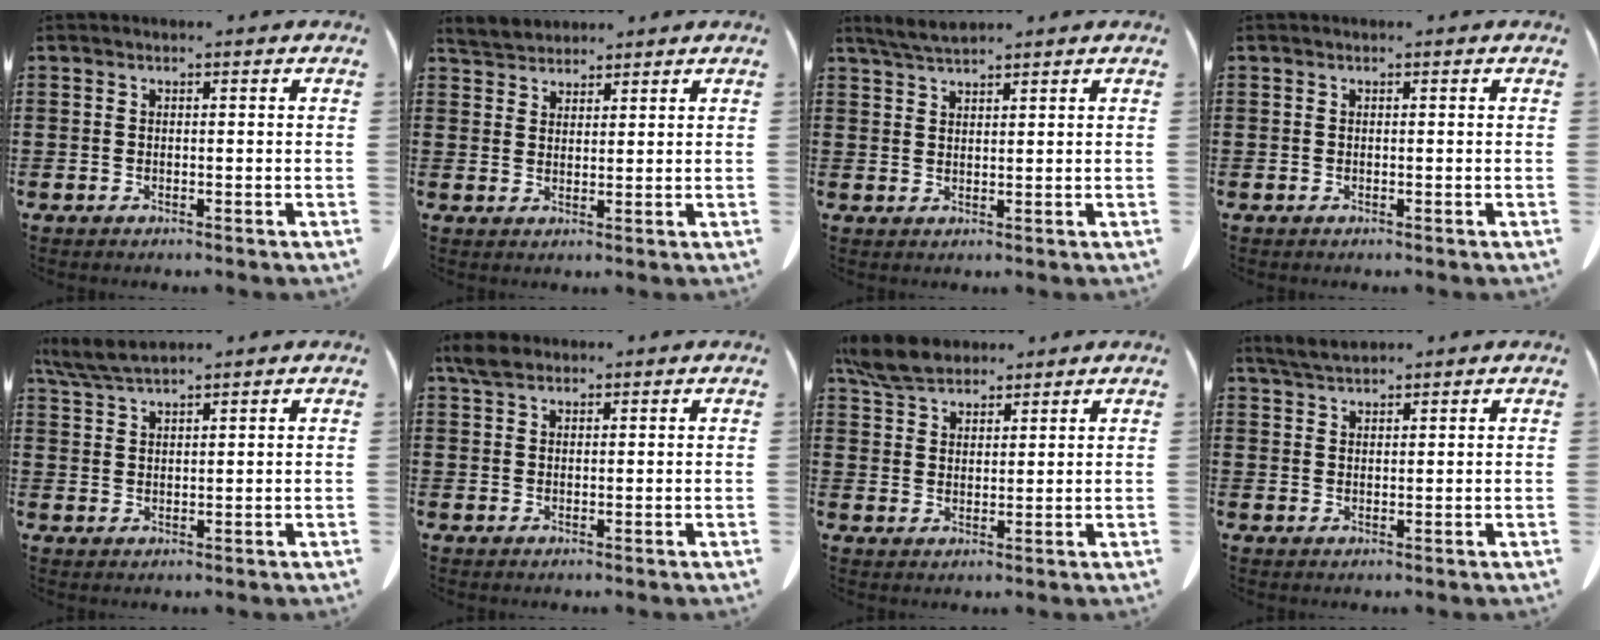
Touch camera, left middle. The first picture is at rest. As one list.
[{"total": 3.0, "force": [3.0, 0.5, 0.0], "torque": [-0.011, -0.006, 0.059]}, {"total": 2.8, "force": [2.5, 0.2, 1.3], "torque": [-0.032, -0.005, 0.049]}, {"total": 0.0}, {"total": 4.5, "force": [3.8, 0.5, 2.4], "torque": [-0.056, -0.008, 0.072]}, {"total": 2.7, "force": [2.1, 1.3, 1.1], "torque": [-0.029, 0.006, 0.041]}, {"total": 6.0, "force": [5.1, 2.4, 2.1], "torque": [-0.060, -0.002, 0.099]}, {"total": 2.8, "force": [2.5, 0.4, 1.1], "torque": [-0.029, -0.004, 0.049]}]